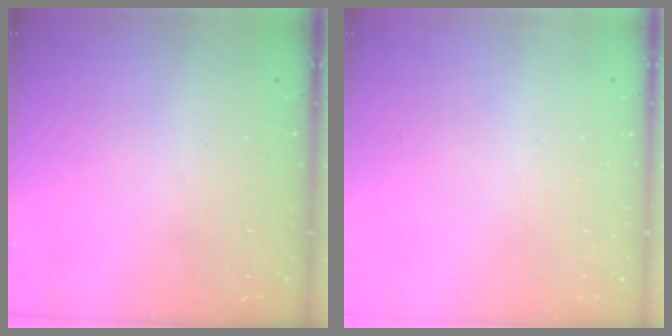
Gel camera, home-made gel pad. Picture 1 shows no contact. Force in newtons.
{"total": 0.0}